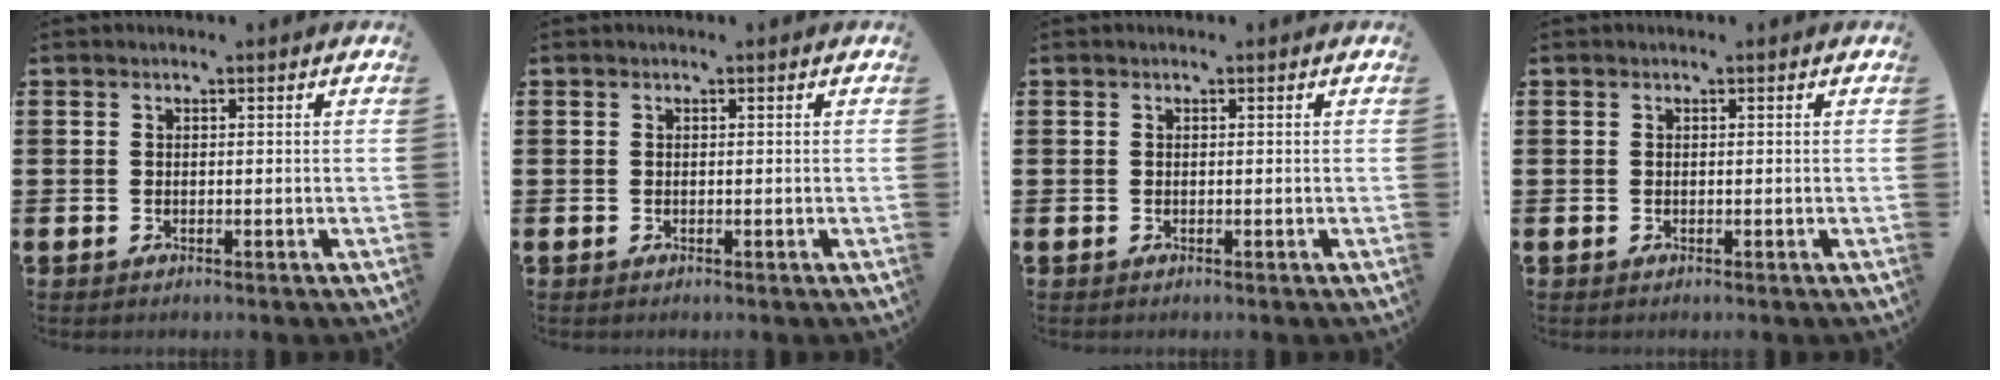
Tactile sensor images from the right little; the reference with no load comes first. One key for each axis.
{"total": 0.0}
{"total": 0.0}
{"total": 0.0}